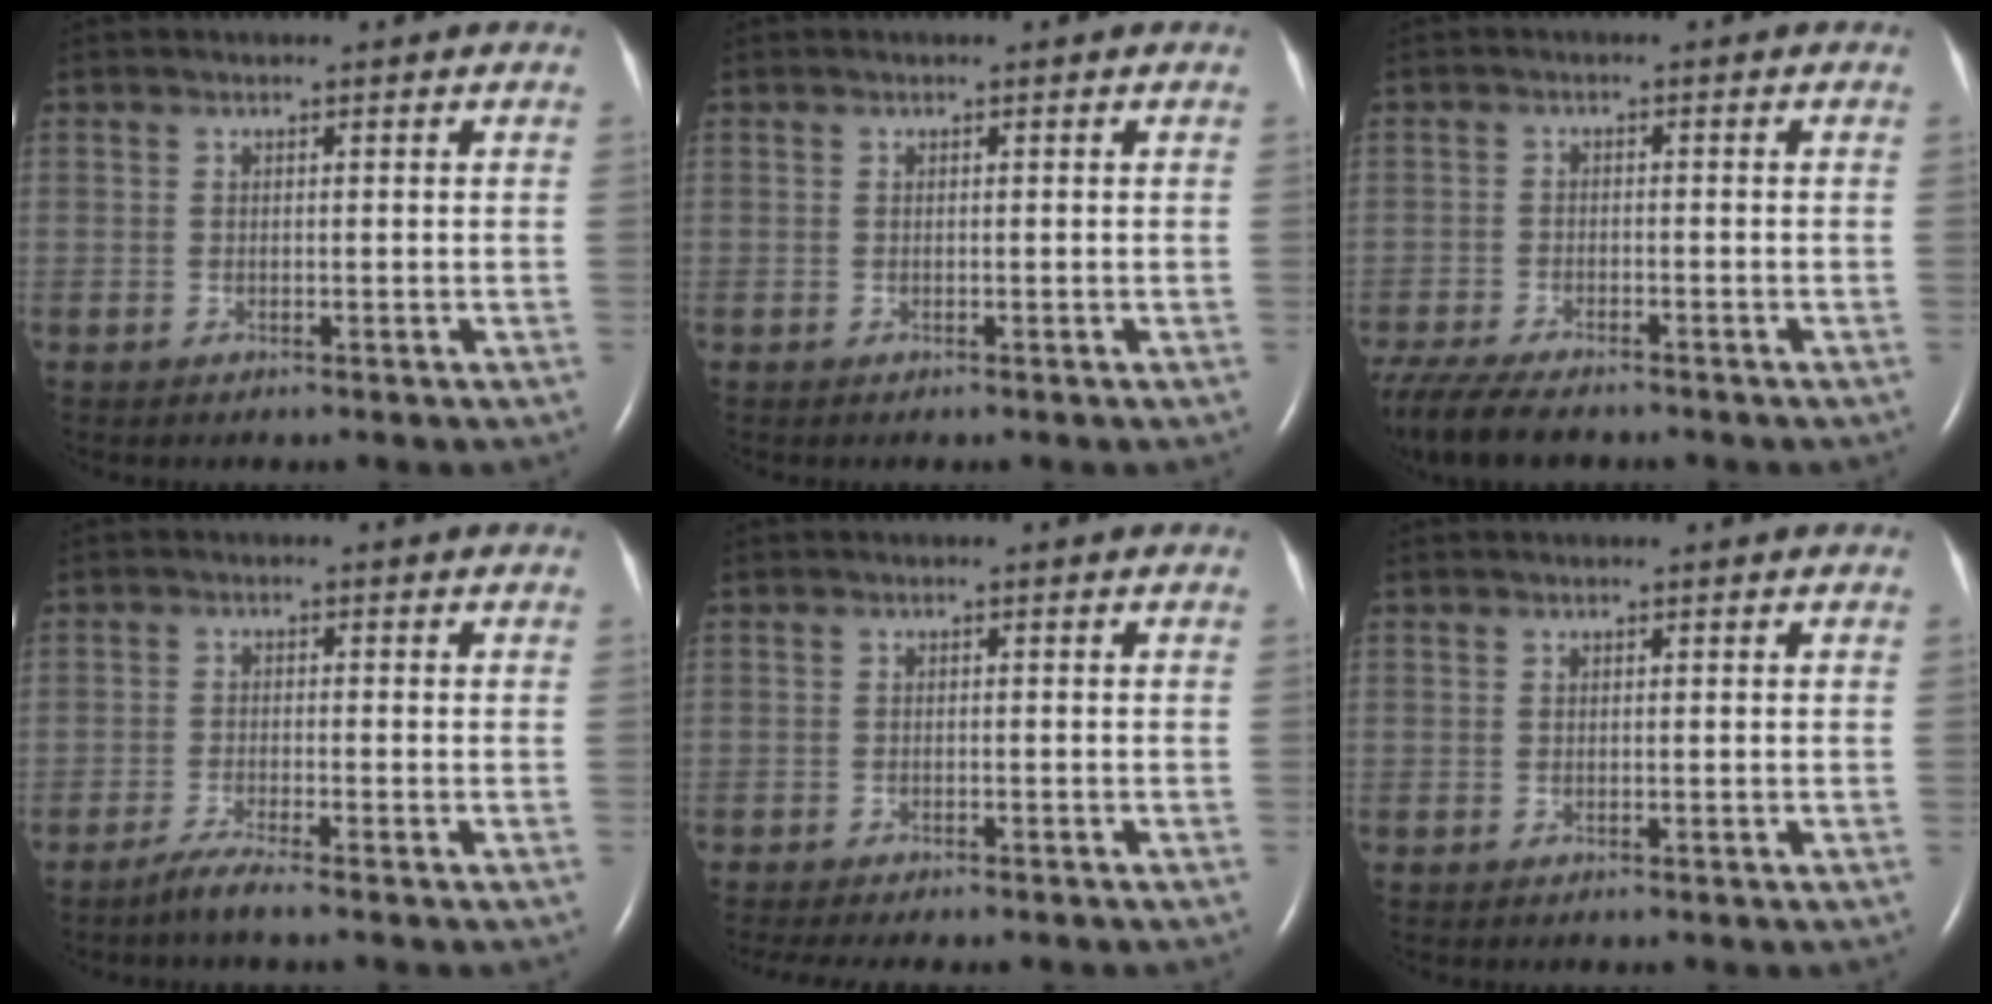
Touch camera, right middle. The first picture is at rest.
{"total": 0.0}
{"total": 11.1, "force": [-9.1, 2.9, 5.7], "torque": [-0.106, -0.021, -0.147]}
{"total": 2.8, "force": [-2.3, -0.5, 1.6], "torque": [-0.045, -0.009, -0.048]}
{"total": 9.0, "force": [-7.7, 2.0, 4.2], "torque": [-0.052, -0.007, -0.098]}
{"total": 0.0}